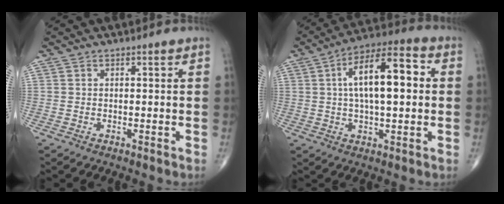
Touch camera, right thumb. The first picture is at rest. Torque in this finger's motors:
{"motor_torque": [1.13, 3.88, 1.60, 0.26, 0.40]}